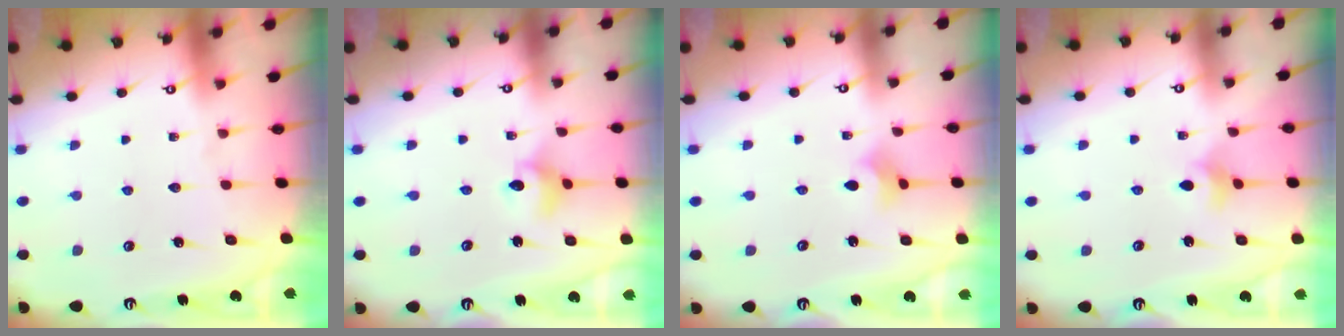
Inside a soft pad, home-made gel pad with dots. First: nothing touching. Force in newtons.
{"total": 4.5, "press": 4.5, "slide": 0.5}
{"total": 3.2, "press": 3.2, "slide": 0.2}
{"total": 4.0, "press": 4.0, "slide": 0.6}